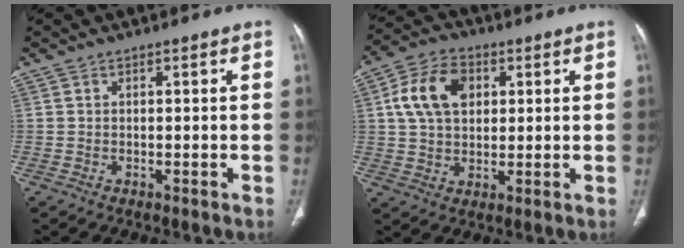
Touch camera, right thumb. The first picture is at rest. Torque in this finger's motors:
{"motor_torque": [-0.50, 0.68, 0.50, 0.12, 0.14]}